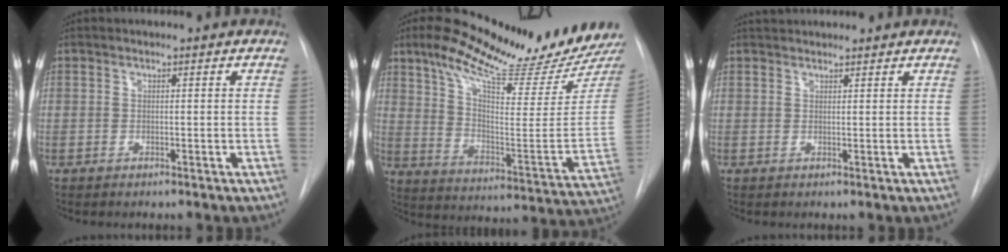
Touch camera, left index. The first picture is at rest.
{"total": 22.0, "force": [18.7, 1.3, 11.4], "torque": [-0.184, -0.061, 0.271]}
{"total": 3.6, "force": [3.4, 0.7, 0.8], "torque": [-0.012, 0.034, 0.051]}